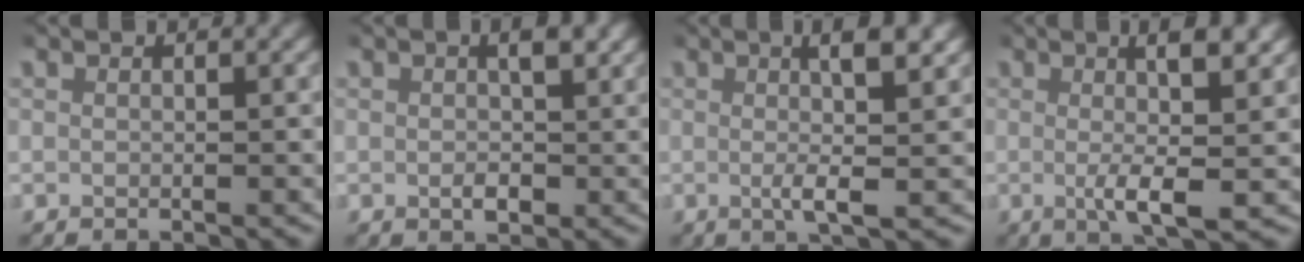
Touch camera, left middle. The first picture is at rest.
{"total": 2.6, "force": [0.2, 1.5, 2.2], "torque": [-0.034, -0.006, 0.012]}
{"total": 4.5, "force": [0.8, 0.7, 4.4], "torque": [-0.073, 0.000, 0.016]}
{"total": 5.5, "force": [0.6, 1.2, 5.4], "torque": [-0.086, -0.005, 0.016]}